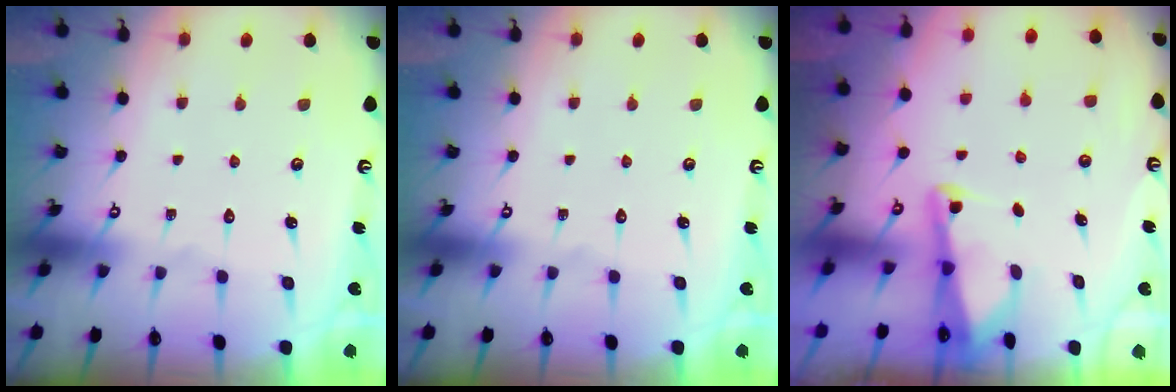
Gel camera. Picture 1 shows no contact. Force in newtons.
{"total": 0.0}
{"total": 2.2, "press": 2.2, "slide": 0.3}